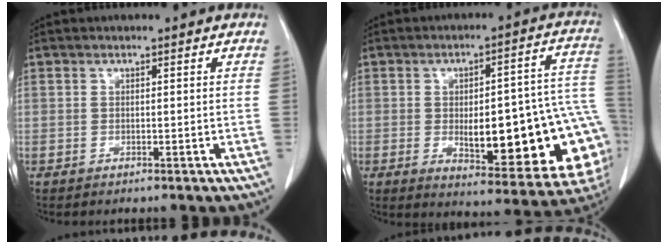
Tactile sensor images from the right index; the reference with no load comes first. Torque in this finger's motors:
{"motor_torque": [1.34, -0.80, 0.40, 0.17]}